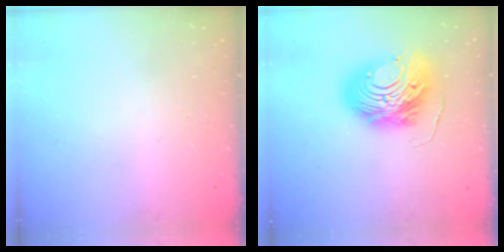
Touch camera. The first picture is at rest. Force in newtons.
{"total": 14.9, "press": 14.8, "slide": 1.4}